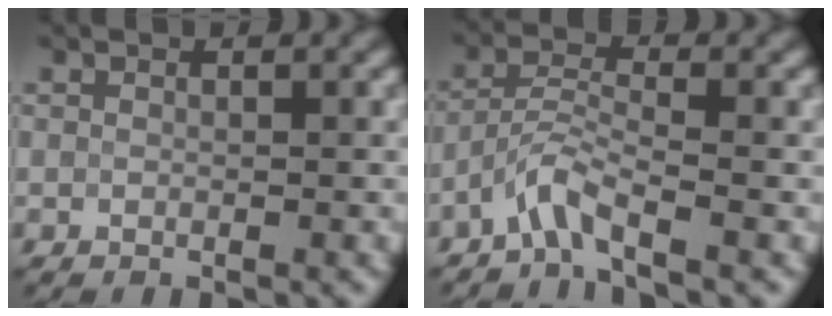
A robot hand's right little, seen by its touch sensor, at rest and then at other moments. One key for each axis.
{"total": 3.0, "fx": -2.2, "fy": 0.3, "fz": 2.0, "tx": -0.042, "ty": 0.006, "tz": -0.053}